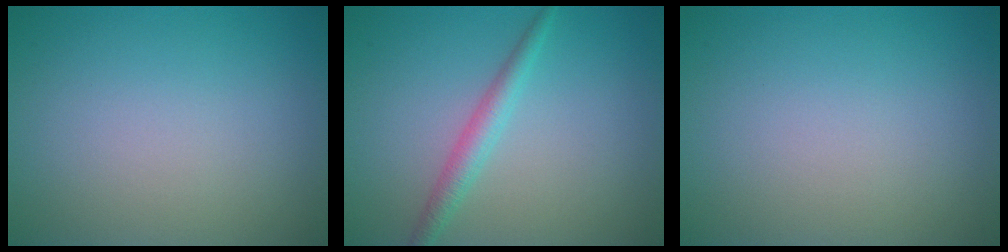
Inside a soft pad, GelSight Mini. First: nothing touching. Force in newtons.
{"total": 2.2, "press": 2.2, "slide": 0.1}
{"total": 0.0}